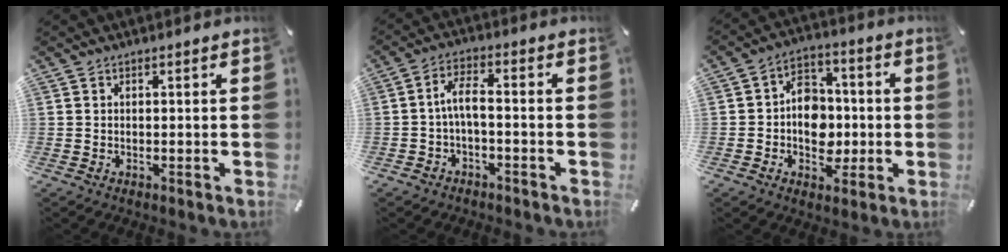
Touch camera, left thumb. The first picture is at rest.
{"total": 5.3, "force": [-1.3, 2.5, 4.5], "torque": [-0.088, 0.017, -0.027]}
{"total": 9.9, "force": [-1.7, 8.2, 5.3], "torque": [-0.081, 0.024, -0.024]}